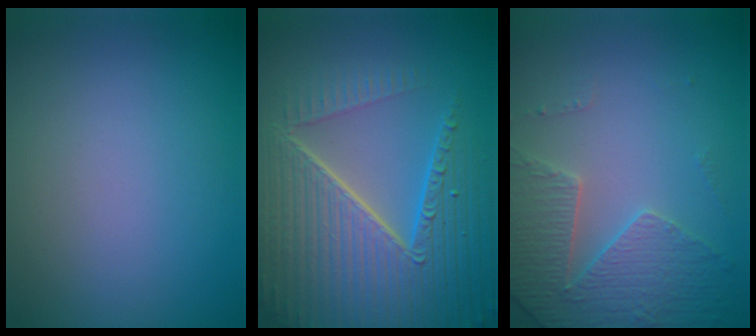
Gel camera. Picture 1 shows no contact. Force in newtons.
{"total": 10.5, "press": 6.7, "slide": 8.1}
{"total": 4.5, "press": 3.8, "slide": 2.4}